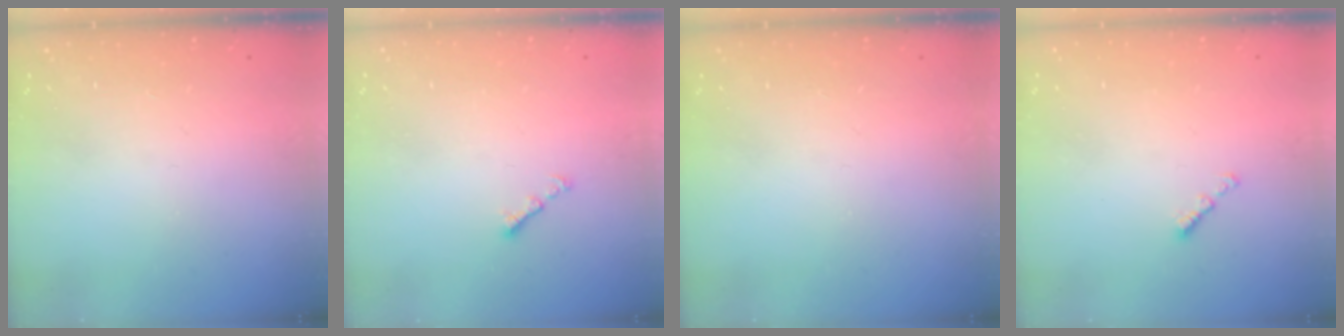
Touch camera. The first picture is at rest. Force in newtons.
{"total": 1.4, "press": 1.3, "slide": 0.5}
{"total": 0.0}
{"total": 0.7, "press": 0.5, "slide": 0.4}